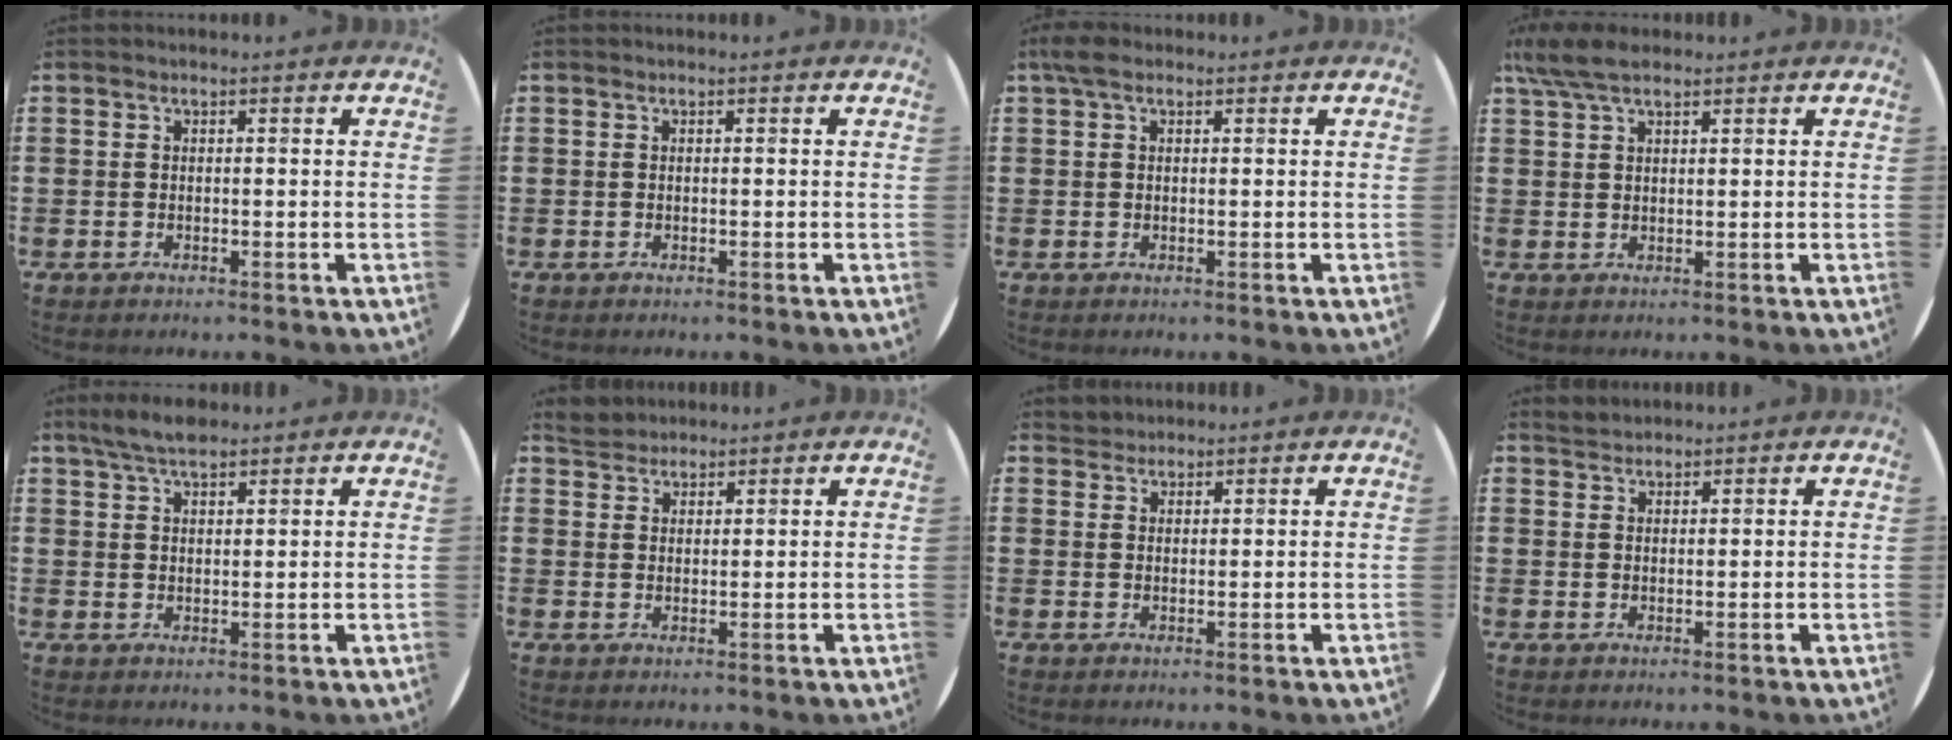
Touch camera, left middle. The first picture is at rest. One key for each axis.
{"total": 0.0}
{"total": 1.7, "fx": 1.1, "fy": 0.9, "fz": 1.1, "tx": -0.024, "ty": 0.008, "tz": 0.018}
{"total": 4.7, "fx": 3.6, "fy": 1.4, "fz": 2.7, "tx": -0.060, "ty": 0.003, "tz": 0.067}
{"total": 4.4, "fx": 3.7, "fy": 1.2, "fz": 2.0, "tx": -0.047, "ty": -0.003, "tz": 0.068}
{"total": 2.9, "fx": 2.8, "fy": 0.9, "fz": 0.0, "tx": -0.006, "ty": 0.003, "tz": 0.055}
{"total": 1.8, "fx": 1.7, "fy": 0.6, "fz": -0.3, "tx": 0.003, "ty": 0.004, "tz": 0.034}
{"total": 1.5, "fx": 1.5, "fy": 0.4, "fz": -0.2, "tx": 0.001, "ty": 0.004, "tz": 0.029}